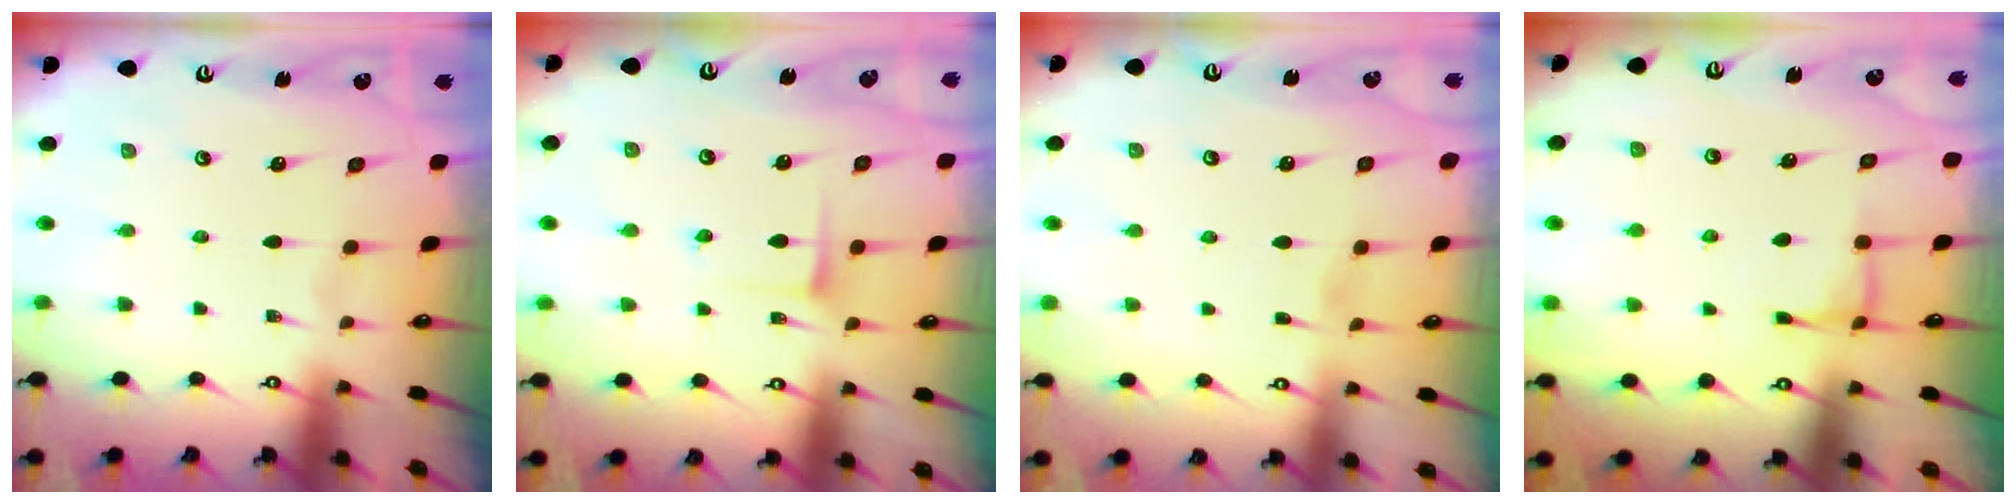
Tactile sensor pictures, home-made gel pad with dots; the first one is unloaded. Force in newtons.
{"total": 4.9, "press": 4.9, "slide": 0.6}
{"total": 1.9, "press": 1.9, "slide": 0.4}
{"total": 5.4, "press": 5.3, "slide": 0.7}